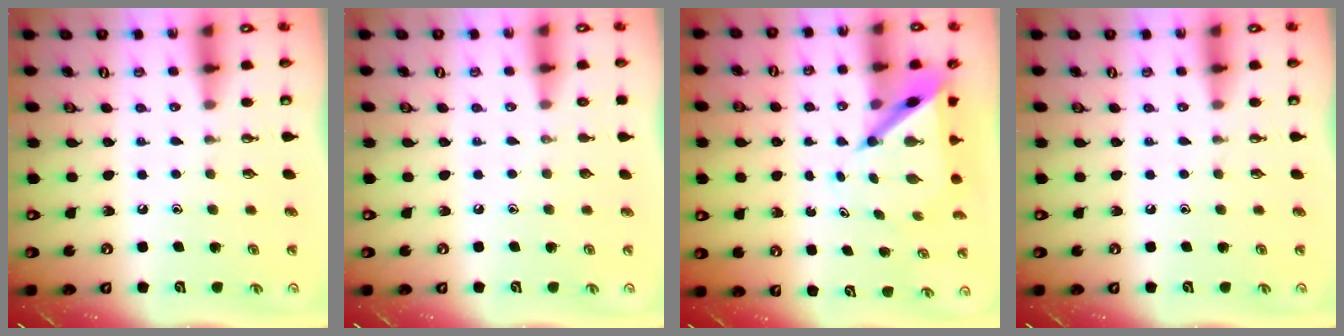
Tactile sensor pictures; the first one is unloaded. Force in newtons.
{"total": 0.0}
{"total": 5.6, "press": 5.6, "slide": 0.5}
{"total": 0.0}